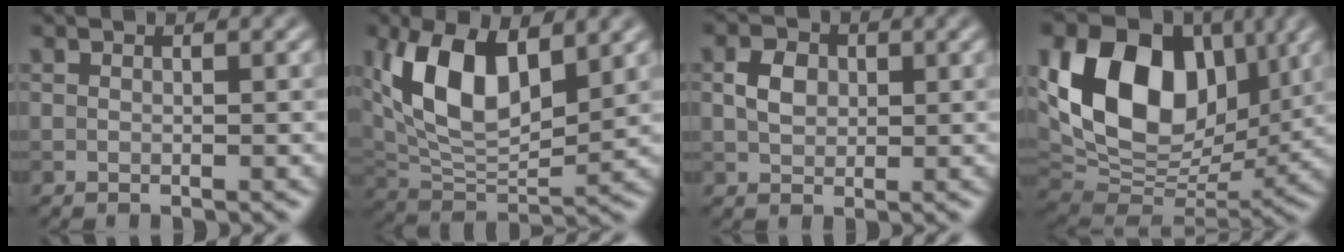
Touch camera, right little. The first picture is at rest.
{"total": 9.8, "force": [3.4, 4.9, 7.8], "torque": [-0.158, -0.002, 0.057]}
{"total": 2.5, "force": [0.3, 2.0, 1.6], "torque": [-0.035, 0.003, 0.004]}
{"total": 13.9, "force": [3.8, 9.6, 9.3], "torque": [-0.159, 0.005, 0.062]}